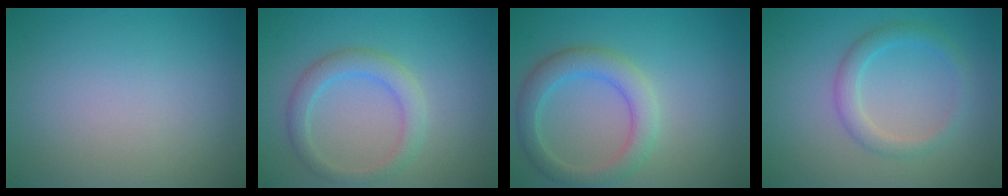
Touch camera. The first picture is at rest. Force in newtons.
{"total": 2.9, "press": 2.9, "slide": 0.3}
{"total": 3.9, "press": 3.8, "slide": 0.2}
{"total": 2.5, "press": 2.4, "slide": 0.2}